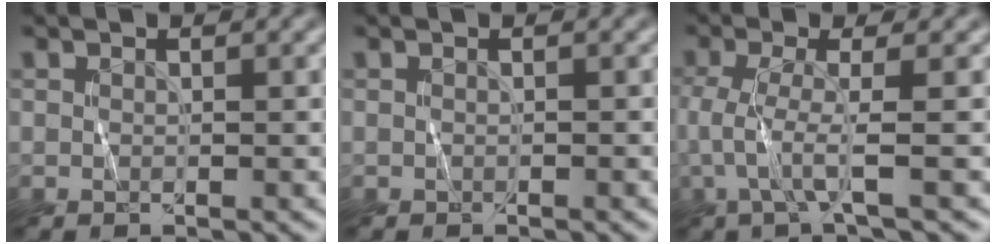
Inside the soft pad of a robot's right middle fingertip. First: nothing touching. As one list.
[{"total": 1.1, "force": [-0.4, -0.7, -0.7], "torque": [0.009, 0.001, -0.006]}, {"total": 2.5, "force": [-1.0, -0.4, 2.3], "torque": [-0.058, 0.000, -0.021]}]